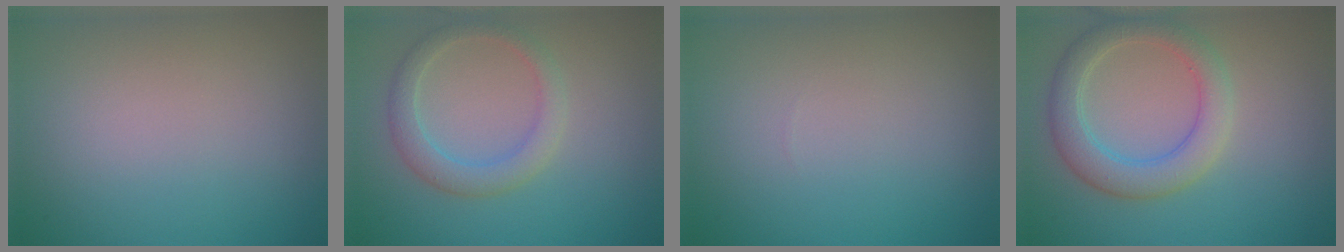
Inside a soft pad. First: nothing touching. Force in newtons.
{"total": 2.8, "press": 2.8, "slide": 0.3}
{"total": 0.0}
{"total": 4.3, "press": 4.3, "slide": 0.3}